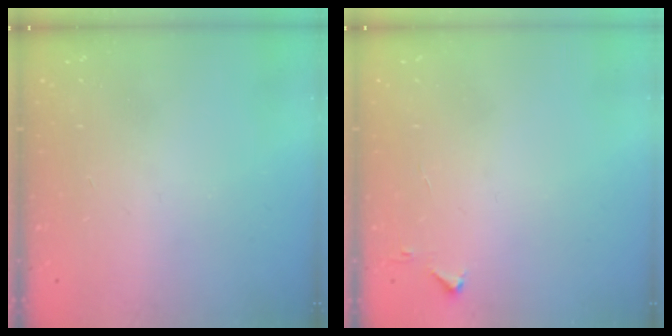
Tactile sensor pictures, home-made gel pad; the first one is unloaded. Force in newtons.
{"total": 2.8, "press": 2.8, "slide": 0.4}